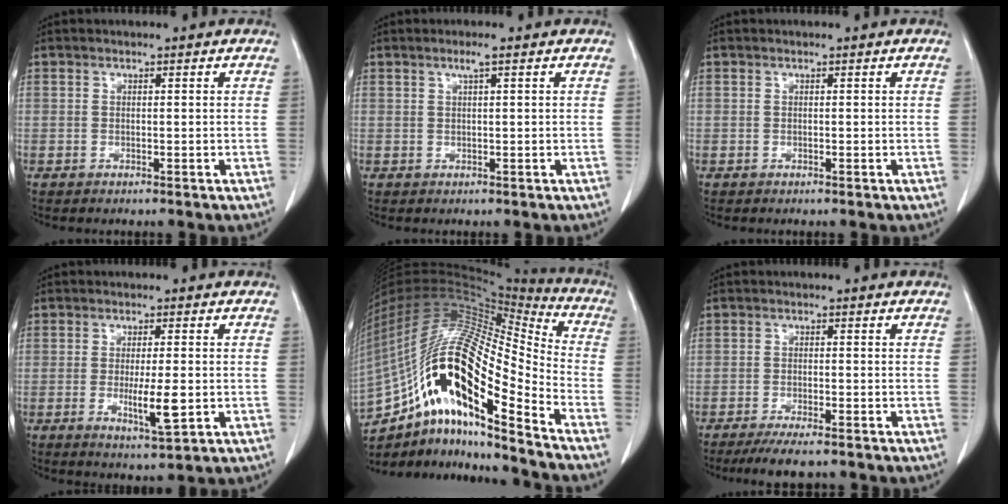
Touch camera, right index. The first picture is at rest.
{"total": 1.5, "force": [0.8, -0.1, 1.3], "torque": [-0.023, 0.006, 0.015]}
{"total": 0.0}
{"total": 5.7, "force": [-1.1, 0.9, 5.6], "torque": [-0.095, -0.009, -0.012]}
{"total": 26.8, "force": [-14.0, 5.1, 22.2], "torque": [-0.425, -0.001, -0.250]}
{"total": 6.5, "force": [-5.2, 0.9, 3.7], "torque": [-0.050, -0.011, -0.079]}